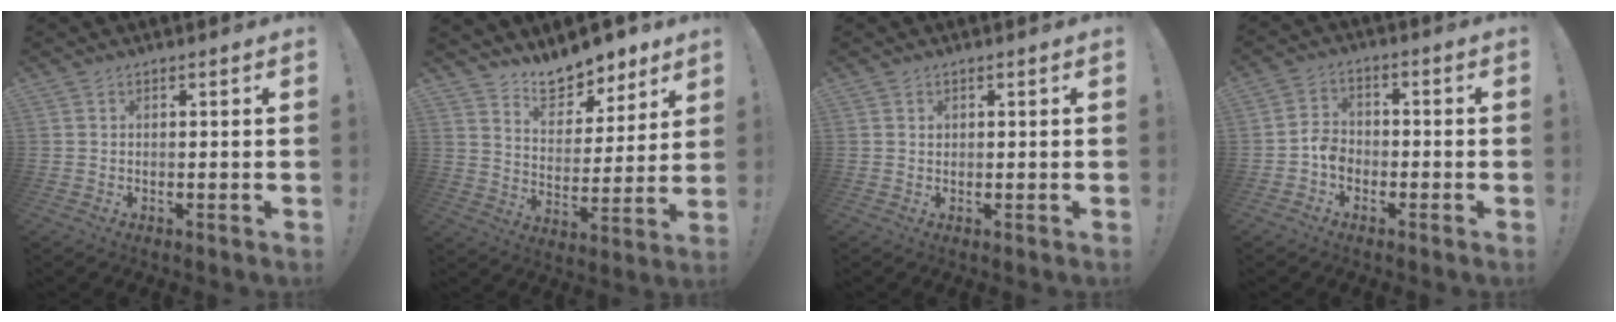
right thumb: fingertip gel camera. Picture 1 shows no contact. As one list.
[{"total": 12.5, "force": [10.9, 4.9, 3.6], "torque": [-0.057, -0.087, 0.201]}, {"total": 0.8, "force": [0.3, 0.7, 0.1], "torque": [0.005, -0.001, 0.004]}, {"total": 5.5, "force": [-3.0, 3.9, 2.5], "torque": [-0.046, 0.021, -0.052]}]